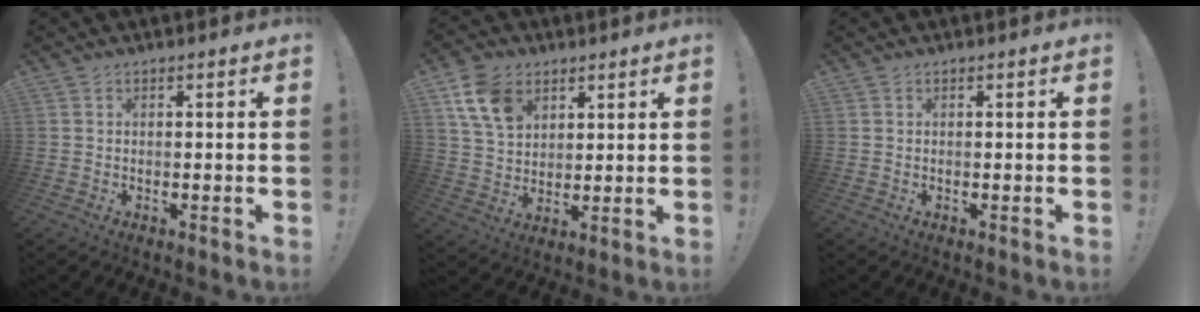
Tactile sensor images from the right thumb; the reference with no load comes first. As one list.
[{"total": 12.1, "force": [6.1, 8.4, 6.3], "torque": [-0.112, -0.014, 0.123]}, {"total": 0.0}]